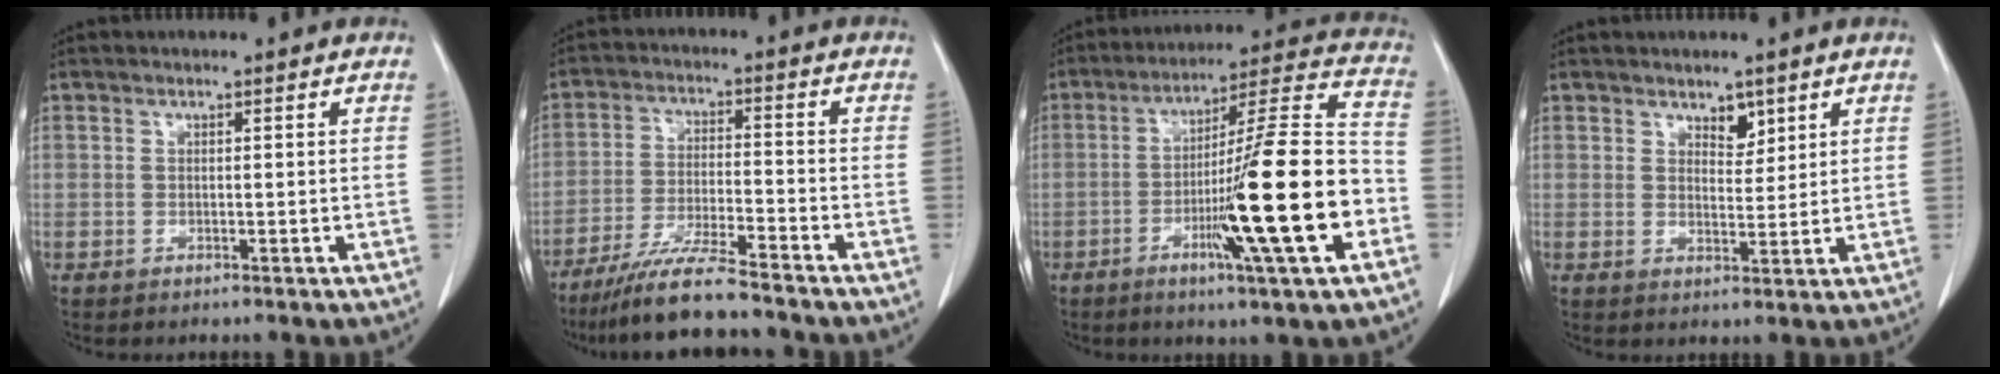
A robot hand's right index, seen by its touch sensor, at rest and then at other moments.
{"total": 10.1, "force": [-8.8, -0.1, 5.0], "torque": [-0.088, -0.026, -0.153]}
{"total": 20.0, "force": [-6.0, -0.2, 19.1], "torque": [-0.287, -0.004, -0.099]}
{"total": 2.9, "force": [2.0, 1.5, 1.5], "torque": [-0.018, -0.005, 0.036]}